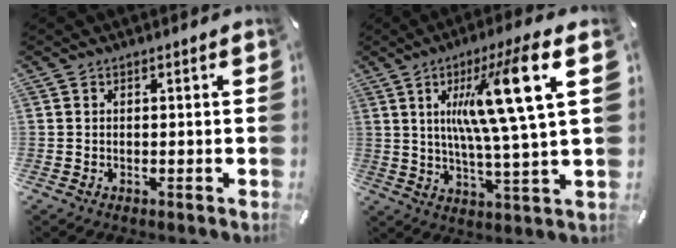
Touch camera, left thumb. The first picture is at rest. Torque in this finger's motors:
{"motor_torque": [0.69, 0.75, 2.25, -0.52, 0.28]}